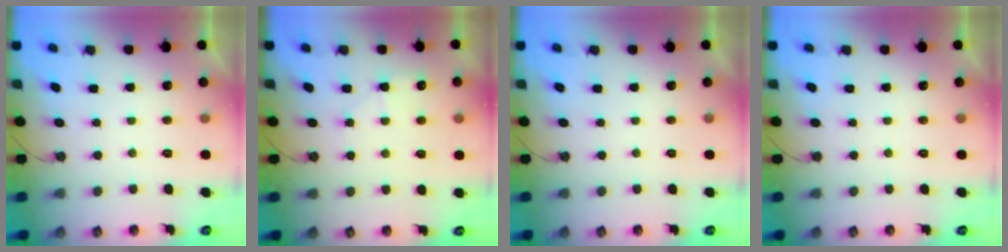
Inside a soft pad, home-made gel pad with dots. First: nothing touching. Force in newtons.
{"total": 6.0, "press": 6.0, "slide": 0.8}
{"total": 0.0}
{"total": 0.0}